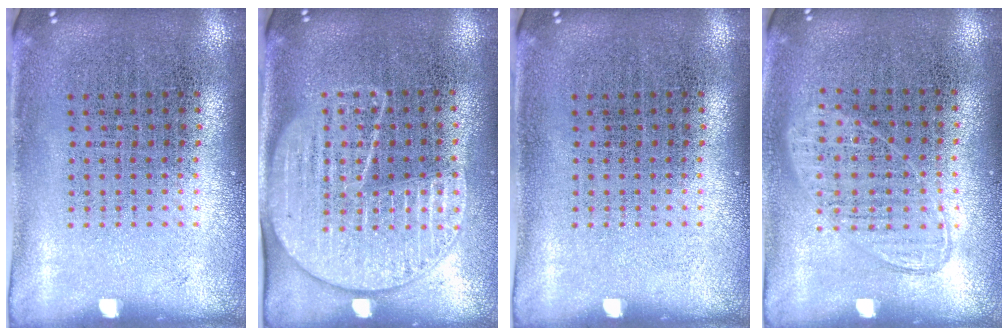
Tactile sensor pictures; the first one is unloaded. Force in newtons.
{"total": 1.8, "press": 1.6, "slide": 0.9}
{"total": 0.0}
{"total": 0.9, "press": 0.8, "slide": 0.3}